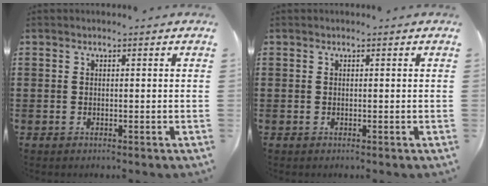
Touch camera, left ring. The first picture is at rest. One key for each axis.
{"total": 0.0}